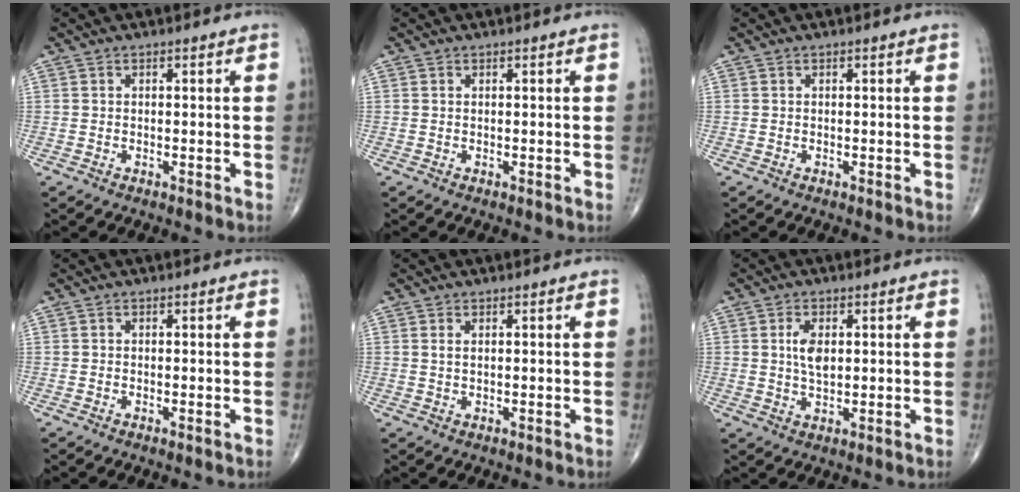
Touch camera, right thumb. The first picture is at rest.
{"total": 0.0}
{"total": 0.0}
{"total": 0.0}
{"total": 1.2, "force": [0.5, 0.6, 1.0], "torque": [-0.024, 0.002, 0.013]}
{"total": 4.7, "force": [1.0, 2.5, 3.9], "torque": [-0.069, -0.004, 0.019]}